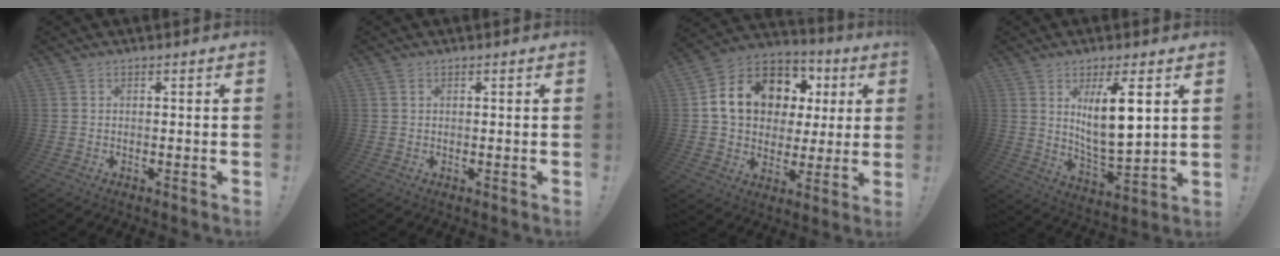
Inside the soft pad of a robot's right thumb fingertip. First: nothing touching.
{"total": 0.8, "force": [0.4, 0.6, 0.3], "torque": [-0.009, 0.002, 0.008]}
{"total": 17.3, "force": [6.0, 12.9, 9.8], "torque": [-0.155, -0.019, 0.128]}
{"total": 12.2, "force": [4.7, 3.2, 10.8], "torque": [-0.182, -0.027, 0.073]}